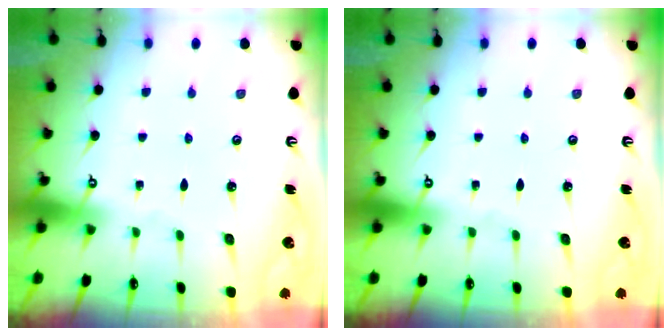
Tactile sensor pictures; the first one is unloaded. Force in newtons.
{"total": 0.0}